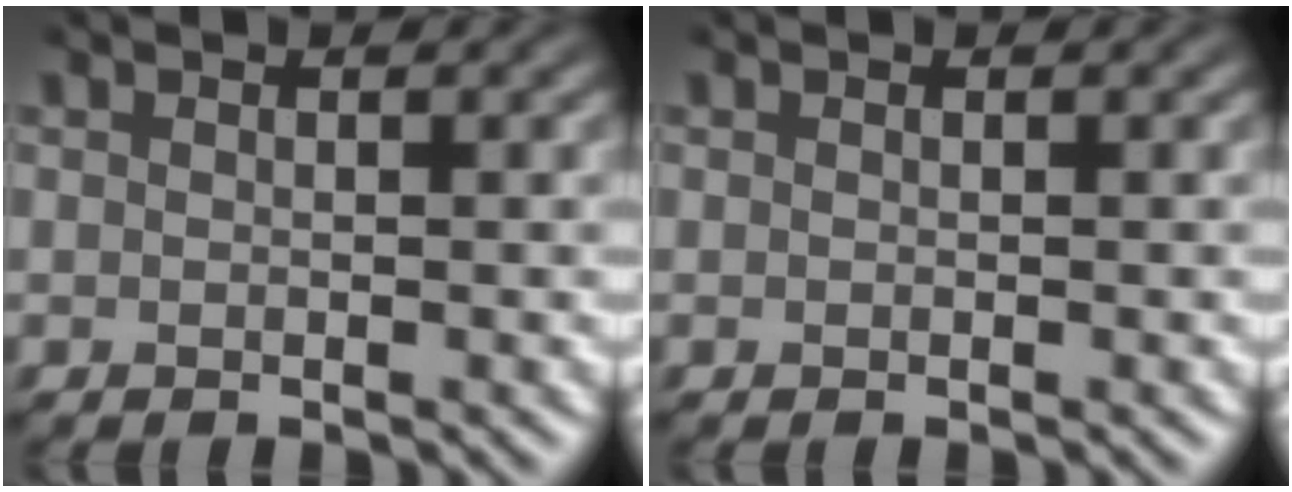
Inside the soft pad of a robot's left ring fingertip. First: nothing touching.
{"total": 0.0}